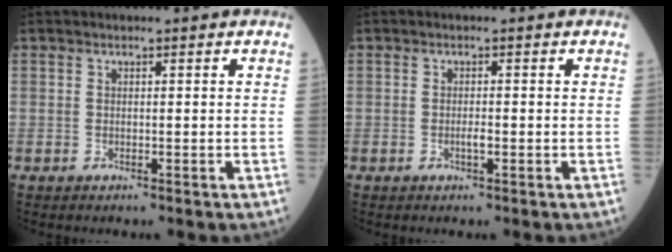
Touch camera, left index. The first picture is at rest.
{"total": 1.0, "force": [-0.3, 0.1, 1.0], "torque": [-0.022, 0.000, -0.004]}